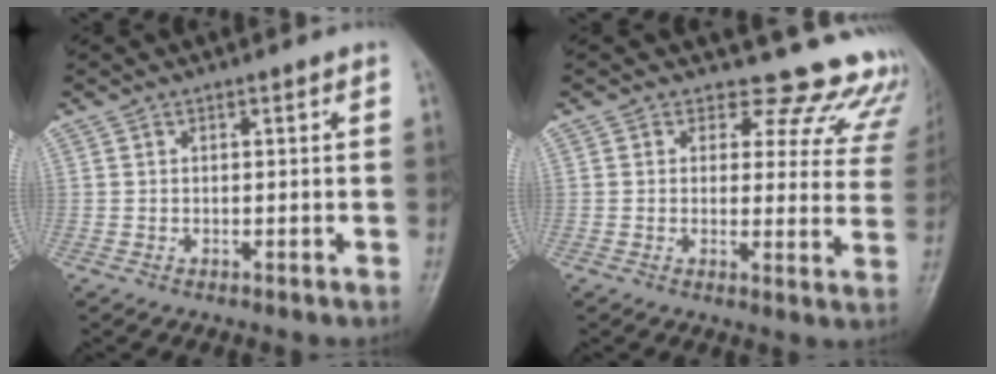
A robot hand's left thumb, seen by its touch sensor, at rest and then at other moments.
{"total": 14.5, "force": [12.7, 6.4, 2.6], "torque": [0.020, -0.097, 0.111]}